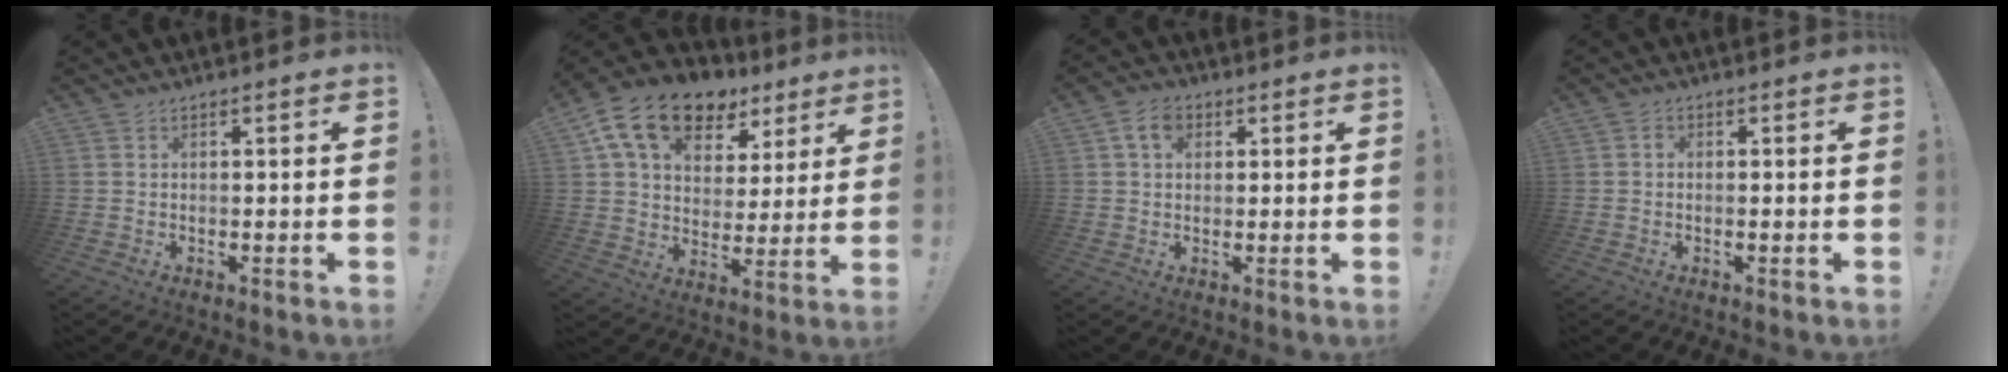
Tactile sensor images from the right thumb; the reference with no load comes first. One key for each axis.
{"total": 17.4, "fx": 10.6, "fy": 10.3, "fz": 9.2, "tx": -0.157, "ty": -0.055, "tz": 0.192}
{"total": 5.6, "fx": 2.1, "fy": 4.0, "fz": 3.3, "tx": -0.059, "ty": 0.007, "tz": 0.040}
{"total": 1.0, "fx": -0.6, "fy": 0.6, "fz": 0.5, "tx": -0.017, "ty": 0.006, "tz": -0.010}